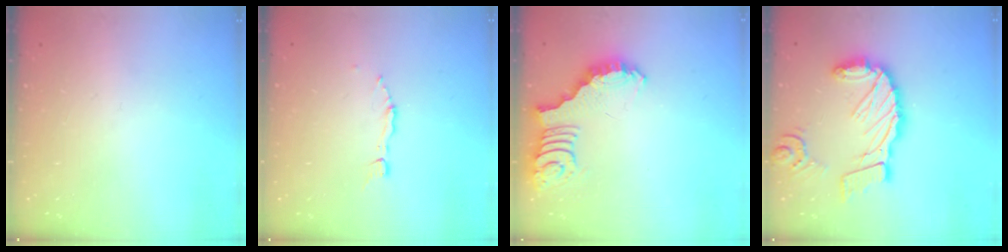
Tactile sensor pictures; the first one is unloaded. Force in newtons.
{"total": 2.7, "press": 2.7, "slide": 0.2}
{"total": 2.6, "press": 2.5, "slide": 0.6}
{"total": 17.2, "press": 17.0, "slide": 2.1}